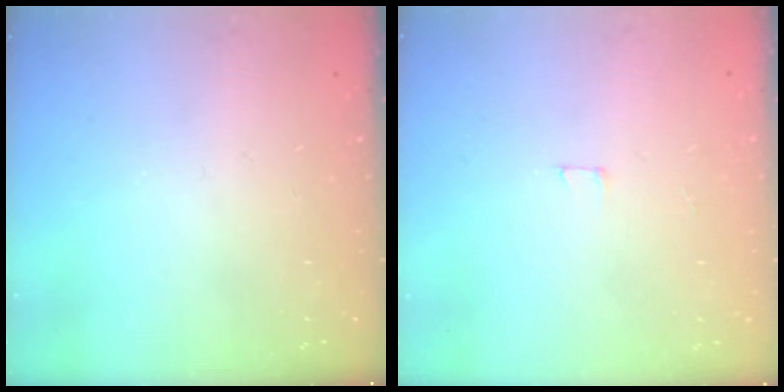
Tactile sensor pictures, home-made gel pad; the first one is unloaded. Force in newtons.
{"total": 1.8, "press": 1.8, "slide": 0.1}